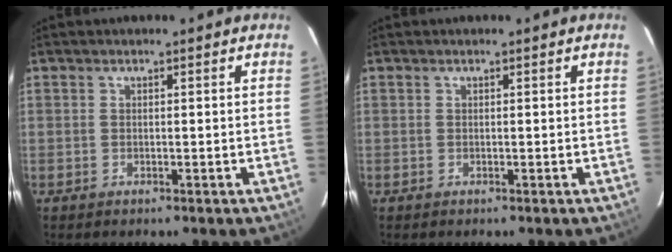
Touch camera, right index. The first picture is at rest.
{"total": 0.0}